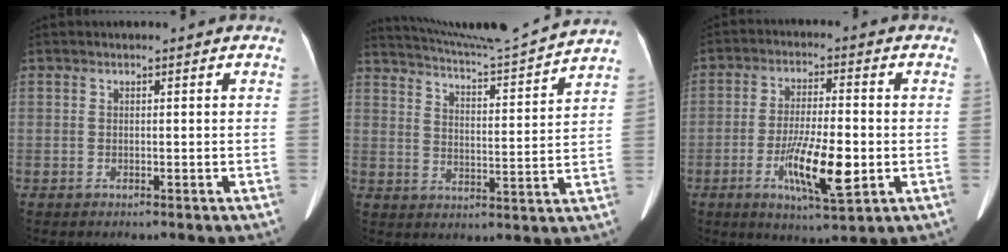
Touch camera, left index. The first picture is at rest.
{"total": 14.3, "force": [13.7, -2.5, 3.5], "torque": [-0.075, -0.033, 0.202]}
{"total": 10.1, "force": [-2.8, 1.8, 9.5], "torque": [-0.171, -0.014, -0.047]}